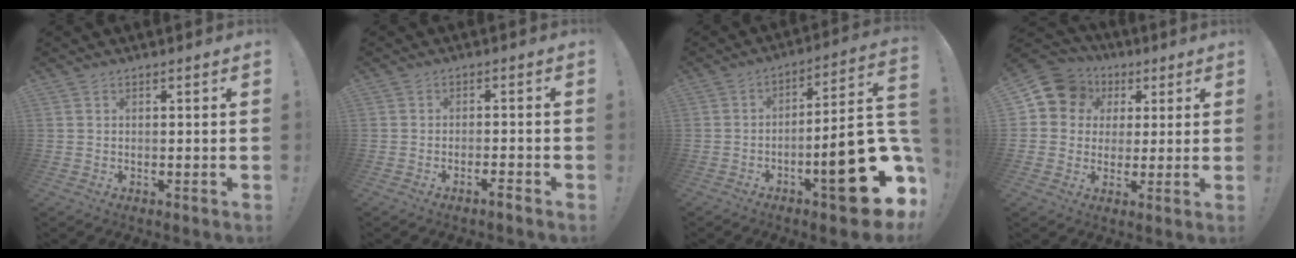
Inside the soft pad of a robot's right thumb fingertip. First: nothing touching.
{"total": 2.6, "force": [-2.0, 0.1, 1.7], "torque": [-0.026, 0.005, -0.034]}
{"total": 23.3, "force": [-8.3, 6.3, 20.9], "torque": [-0.269, 0.046, -0.122]}
{"total": 10.4, "force": [3.6, 9.3, 2.9], "torque": [-0.044, -0.008, 0.074]}